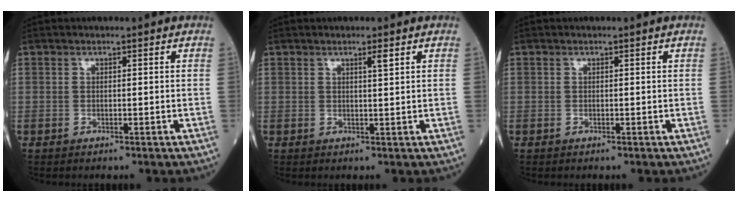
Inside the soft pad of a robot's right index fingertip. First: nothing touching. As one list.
[{"total": 1.4, "force": [0.8, -0.1, 1.2], "torque": [-0.021, -0.002, 0.014]}, {"total": 0.0}]